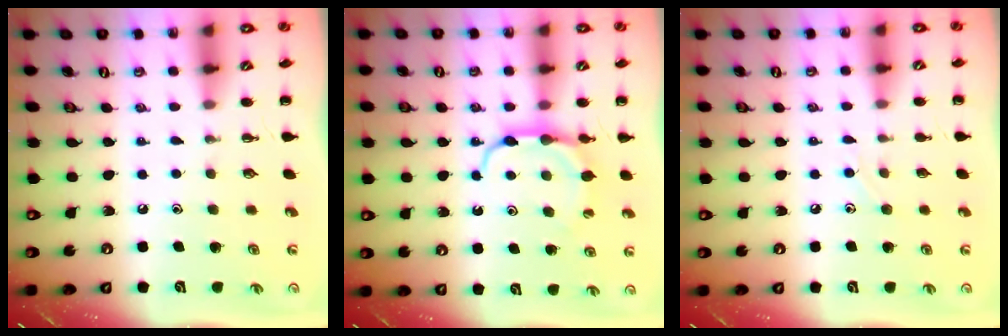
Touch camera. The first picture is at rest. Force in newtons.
{"total": 7.9, "press": 7.8, "slide": 1.0}
{"total": 4.0, "press": 3.7, "slide": 1.4}